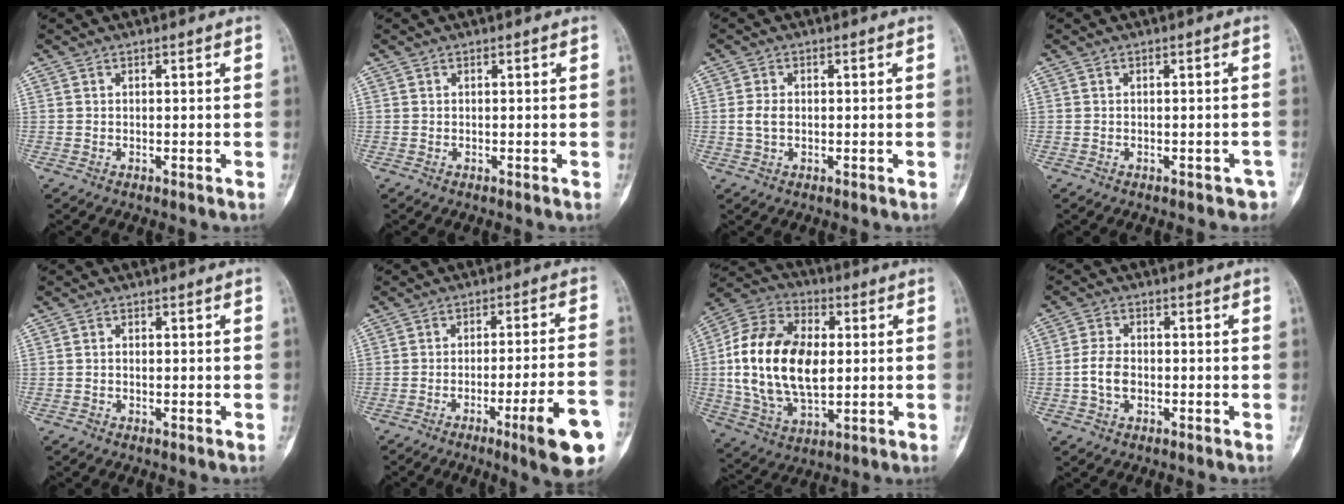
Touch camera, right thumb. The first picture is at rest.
{"total": 0.0}
{"total": 2.6, "force": [-0.1, 1.8, 2.0], "torque": [-0.043, 0.005, -0.003]}
{"total": 2.9, "force": [-2.2, 1.6, 1.2], "torque": [-0.003, 0.015, -0.020]}
{"total": 0.5, "force": [-0.1, 0.4, 0.3], "torque": [-0.003, 0.002, -0.005]}
{"total": 13.5, "force": [-6.1, 1.2, 12.0], "torque": [-0.164, 0.016, -0.084]}
{"total": 21.4, "force": [1.2, 12.8, 17.0], "torque": [-0.322, 0.005, 0.024]}
{"total": 4.8, "force": [-1.0, 3.2, 3.5], "torque": [-0.070, 0.012, -0.021]}